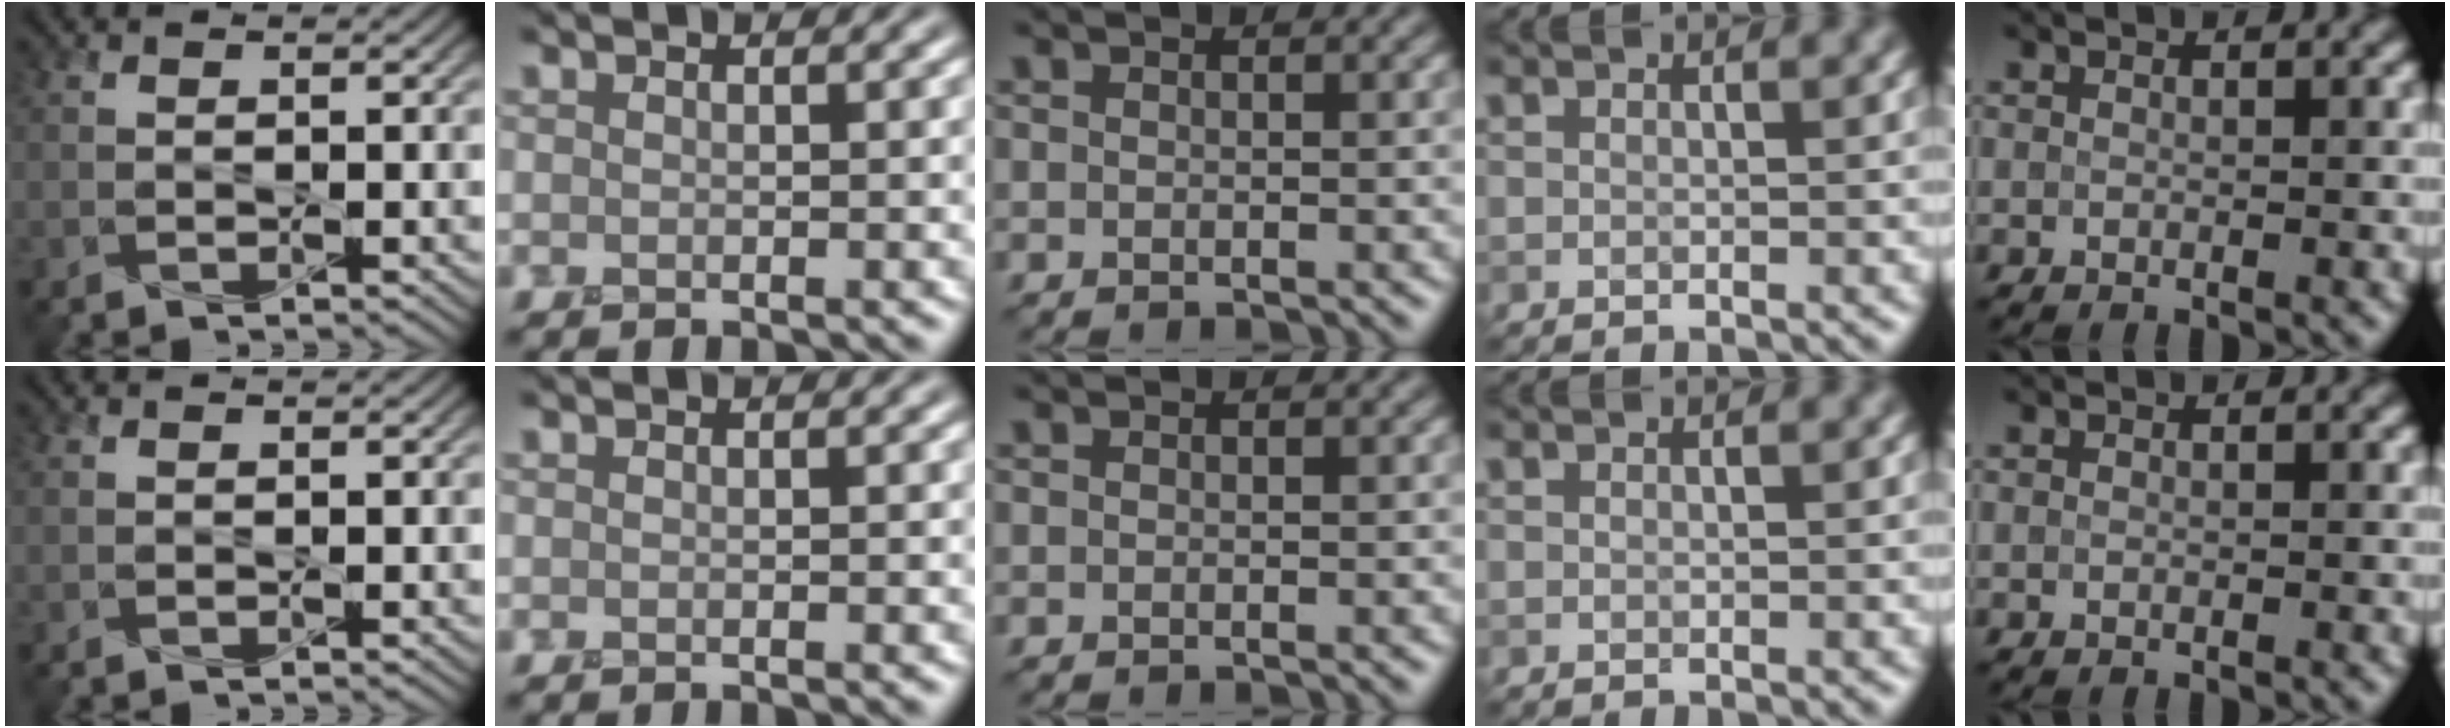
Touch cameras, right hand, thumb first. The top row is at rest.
{}